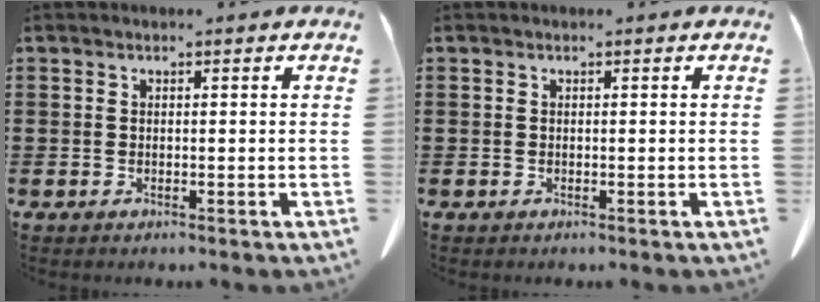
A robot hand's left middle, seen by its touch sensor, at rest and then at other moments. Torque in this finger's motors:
{"motor_torque": [-0.01, 0.00, 0.00, 0.00]}